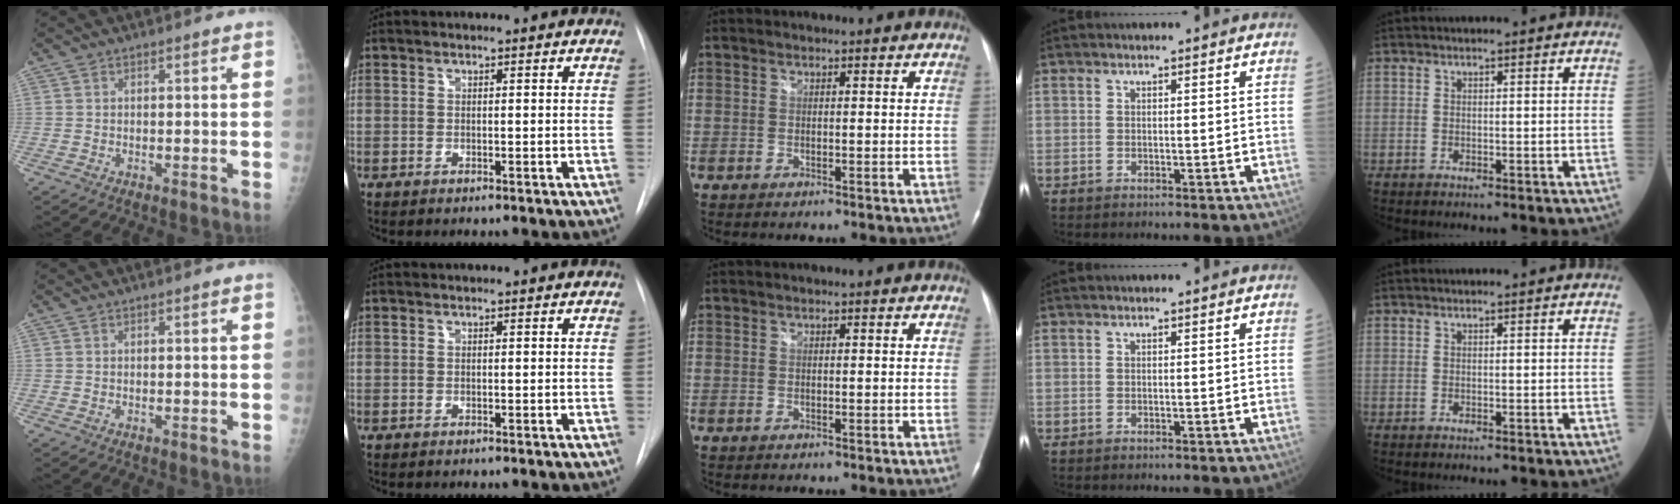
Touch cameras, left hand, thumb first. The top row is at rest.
{}